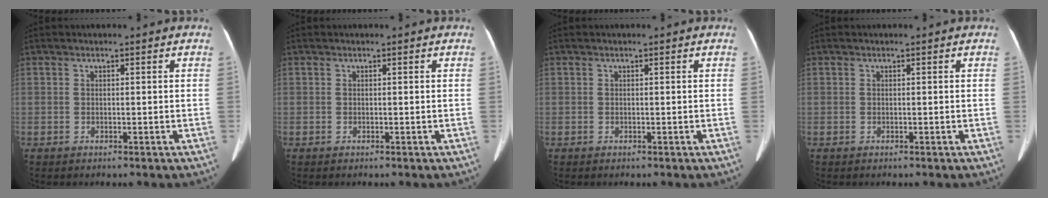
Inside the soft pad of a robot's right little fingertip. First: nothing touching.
{"total": 0.0}
{"total": 0.0}
{"total": 0.0}